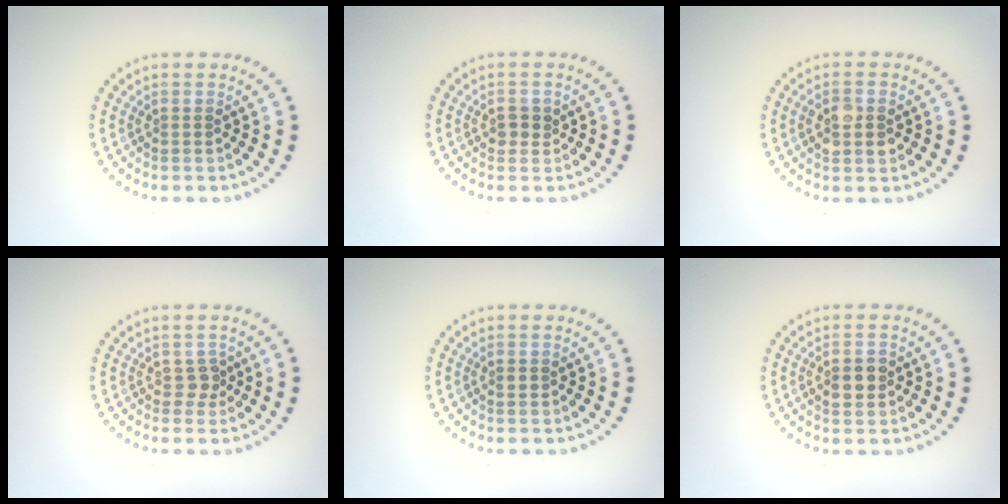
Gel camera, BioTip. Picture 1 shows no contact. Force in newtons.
{"total": 1.3, "press": 1.3, "slide": 0.4}
{"total": 2.8, "press": 2.8, "slide": 0.1}
{"total": 1.3, "press": 1.0, "slide": 0.7}
{"total": 0.7, "press": 0.7, "slide": 0.1}
{"total": 2.8, "press": 2.8, "slide": 0.0}